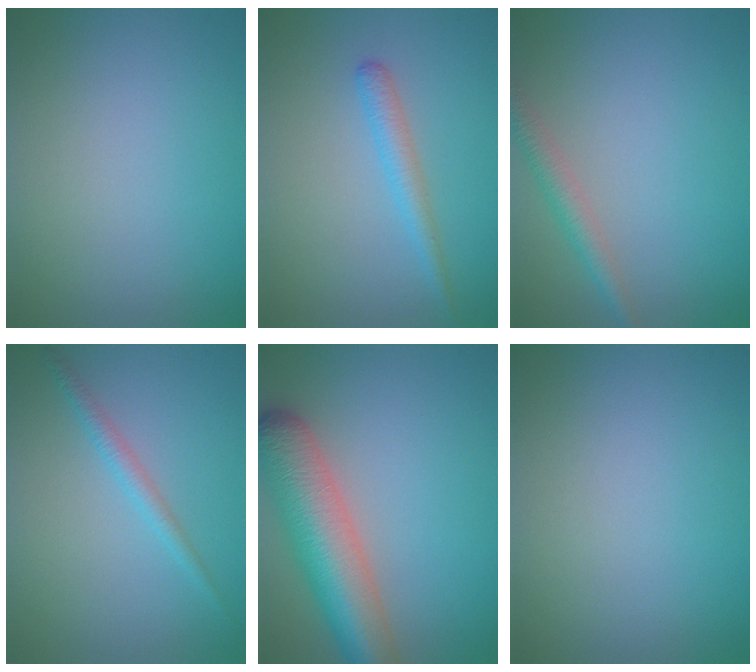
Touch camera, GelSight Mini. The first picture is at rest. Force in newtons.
{"total": 1.9, "press": 1.9, "slide": 0.1}
{"total": 2.4, "press": 2.4, "slide": 0.0}
{"total": 1.5, "press": 1.5, "slide": 0.1}
{"total": 8.4, "press": 8.4, "slide": 0.4}
{"total": 0.0}